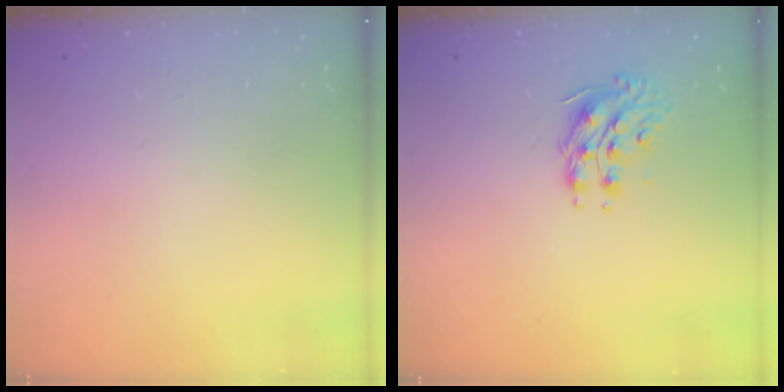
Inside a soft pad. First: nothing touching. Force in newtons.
{"total": 9.0, "press": 9.0, "slide": 0.1}